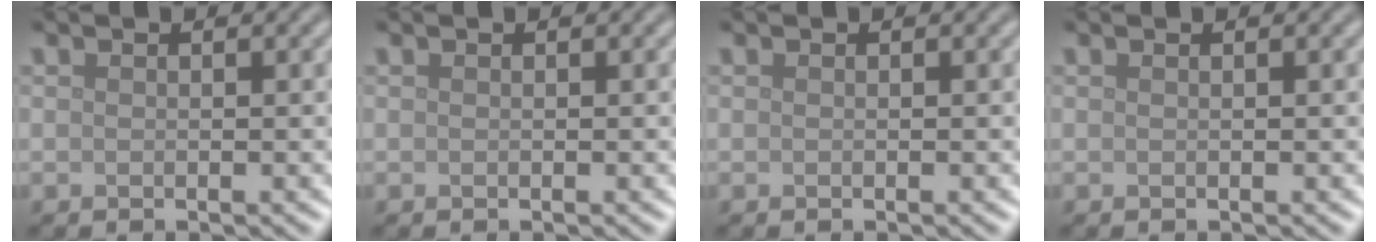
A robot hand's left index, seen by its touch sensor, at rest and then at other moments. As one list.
[{"total": 0.0}, {"total": 0.0}, {"total": 0.0}]